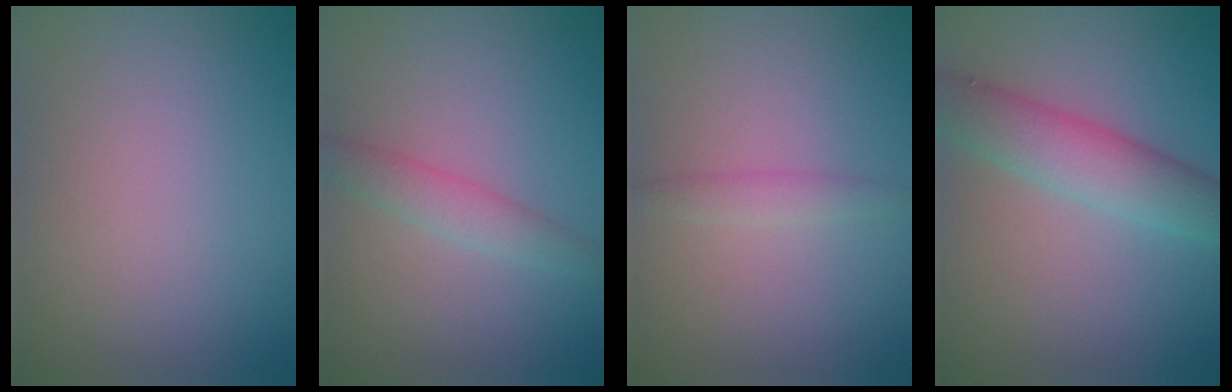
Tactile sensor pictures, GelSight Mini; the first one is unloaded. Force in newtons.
{"total": 2.3, "press": 2.3, "slide": 0.1}
{"total": 1.4, "press": 1.4, "slide": 0.0}
{"total": 5.3, "press": 5.3, "slide": 0.2}